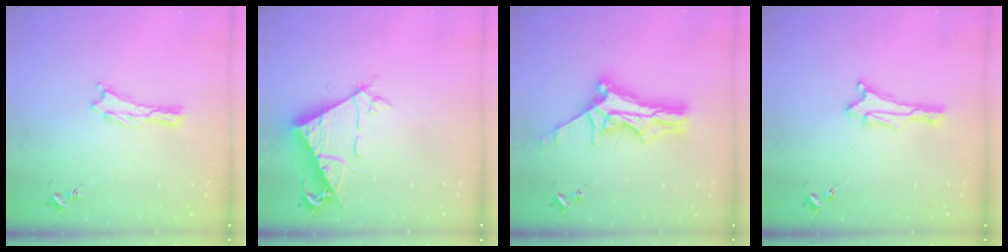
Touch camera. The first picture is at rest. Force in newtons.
{"total": 7.0, "press": 7.0, "slide": 0.8}
{"total": 10.9, "press": 10.8, "slide": 0.9}
{"total": 2.9, "press": 2.8, "slide": 0.7}